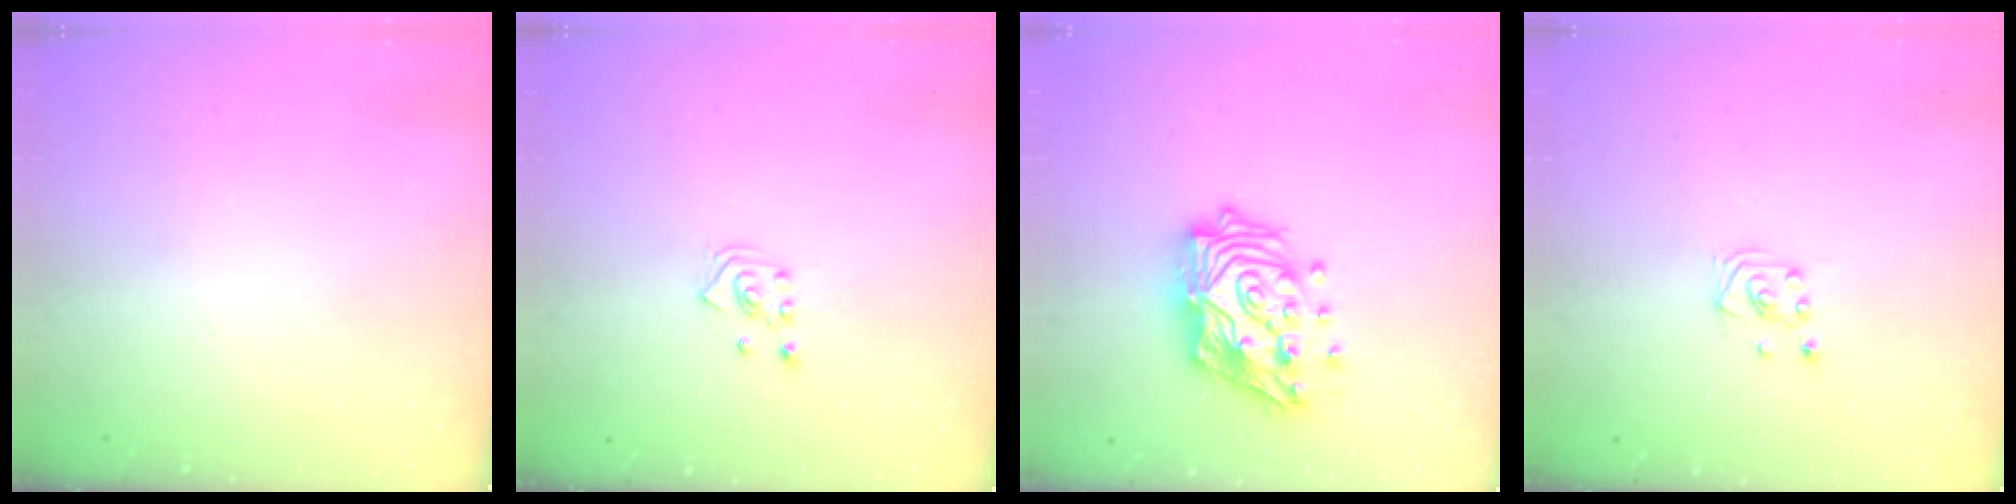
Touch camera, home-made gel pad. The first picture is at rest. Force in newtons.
{"total": 2.5, "press": 2.3, "slide": 1.0}
{"total": 17.5, "press": 17.3, "slide": 2.1}
{"total": 2.0, "press": 2.0, "slide": 0.1}